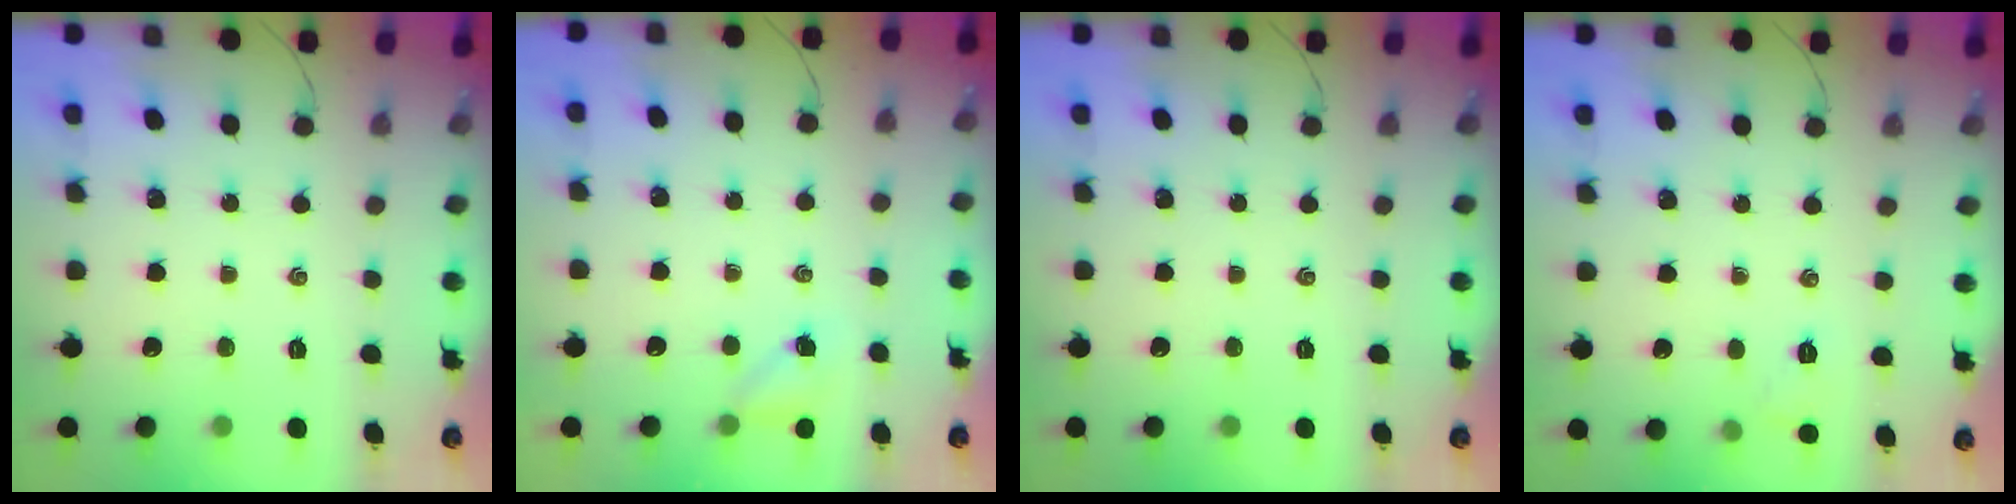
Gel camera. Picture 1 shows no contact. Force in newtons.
{"total": 4.2, "press": 4.1, "slide": 0.6}
{"total": 0.0}
{"total": 5.1, "press": 5.0, "slide": 1.2}